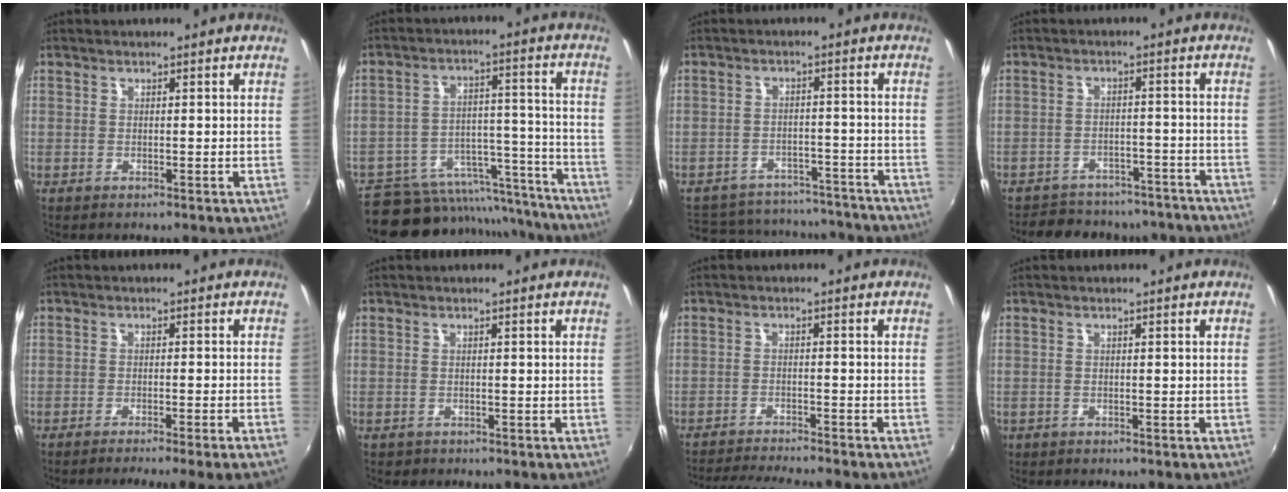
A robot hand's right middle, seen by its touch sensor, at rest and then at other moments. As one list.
[{"total": 19.7, "force": [-16.3, 9.3, 5.8], "torque": [-0.118, 0.045, -0.203]}, {"total": 17.2, "force": [-13.8, 9.0, 4.7], "torque": [-0.117, 0.051, -0.163]}, {"total": 17.7, "force": [-15.4, 7.0, 5.2], "torque": [-0.115, 0.024, -0.184]}, {"total": 7.2, "force": [-5.9, -1.7, 3.7], "torque": [-0.055, -0.023, -0.086]}, {"total": 0.9, "force": [-0.5, 0.7, 0.1], "torque": [-0.006, -0.004, -0.007]}, {"total": 9.3, "force": [-8.7, -0.2, 3.4], "torque": [-0.080, -0.014, -0.136]}, {"total": 0.8, "force": [-0.4, 0.7, 0.1], "torque": [-0.005, -0.003, -0.005]}]